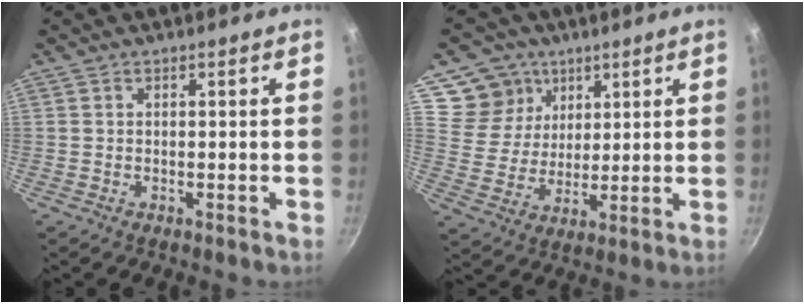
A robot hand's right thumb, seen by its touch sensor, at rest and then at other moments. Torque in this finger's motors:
{"motor_torque": [-0.83, 0.73, -0.51, 0.53, -0.11]}